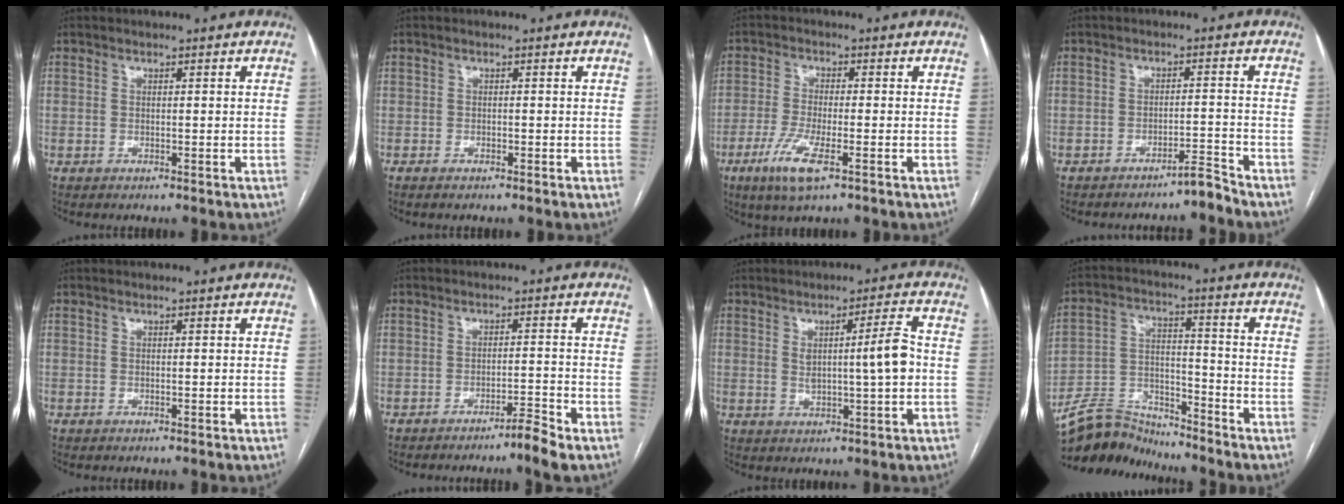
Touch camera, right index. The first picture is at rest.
{"total": 0.8, "force": [-0.6, 0.5, 0.3], "torque": [-0.005, 0.001, -0.009]}
{"total": 6.9, "force": [-3.5, 1.4, 5.7], "torque": [-0.125, -0.015, -0.065]}
{"total": 3.2, "force": [-3.1, -0.8, 0.3], "torque": [0.005, -0.005, -0.048]}
{"total": 0.0}
{"total": 3.3, "force": [-2.7, -0.7, 1.7], "torque": [-0.026, -0.005, -0.046]}
{"total": 6.3, "force": [0.4, 0.3, 6.2], "torque": [-0.098, 0.006, 0.010]}
{"total": 9.9, "force": [-9.7, 1.9, 0.6], "torque": [-0.012, 0.017, -0.183]}